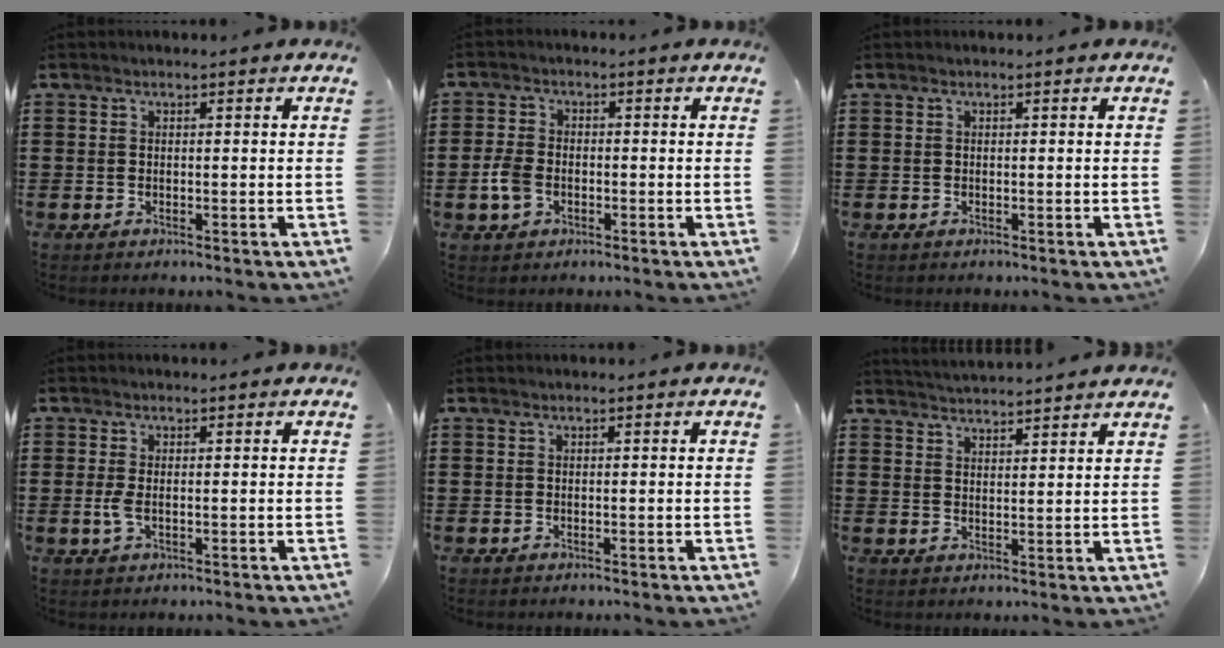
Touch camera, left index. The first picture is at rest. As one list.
[{"total": 4.1, "force": [-1.2, 2.6, 2.9], "torque": [-0.081, -0.006, -0.028]}, {"total": 0.0}, {"total": 2.1, "force": [-0.3, 0.8, 1.9], "torque": [-0.051, -0.006, -0.009]}, {"total": 0.0}, {"total": 3.2, "force": [3.2, -0.6, -0.2], "torque": [-0.006, -0.016, 0.058]}]